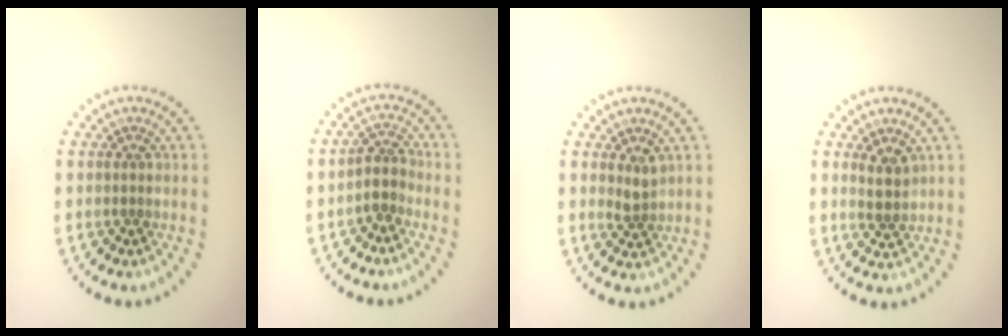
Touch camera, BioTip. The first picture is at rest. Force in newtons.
{"total": 2.0, "press": 1.5, "slide": 1.3}
{"total": 1.3, "press": 1.0, "slide": 0.9}
{"total": 1.8, "press": 1.4, "slide": 1.1}